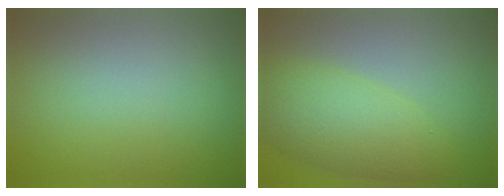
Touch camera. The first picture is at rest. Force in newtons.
{"total": 5.2, "press": 5.2, "slide": 0.1}